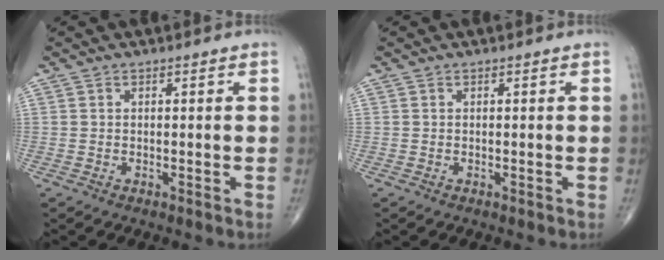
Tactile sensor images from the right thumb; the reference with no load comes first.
{"total": 0.0}